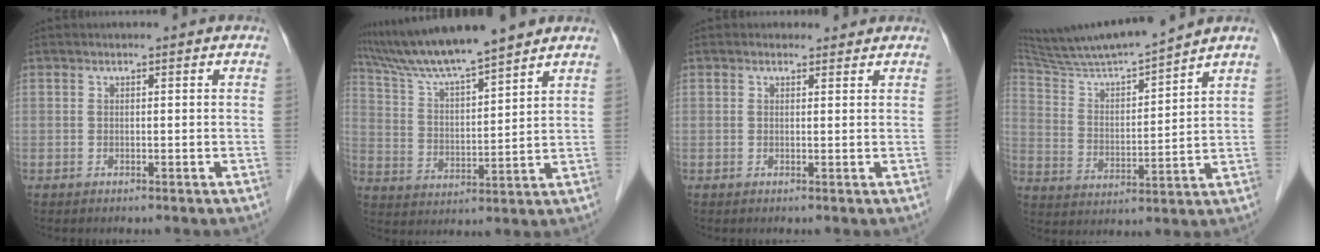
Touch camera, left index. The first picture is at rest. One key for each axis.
{"total": 13.2, "fx": 11.6, "fy": 0.0, "fz": 6.1, "tx": -0.114, "ty": 0.021, "tz": 0.211}
{"total": 1.5, "fx": 1.2, "fy": 0.9, "fz": -0.1, "tx": 0.001, "ty": 0.005, "tz": 0.013}
{"total": 14.7, "fx": 13.6, "fy": -1.2, "fz": 5.5, "tx": -0.110, "ty": 0.002, "tz": 0.240}